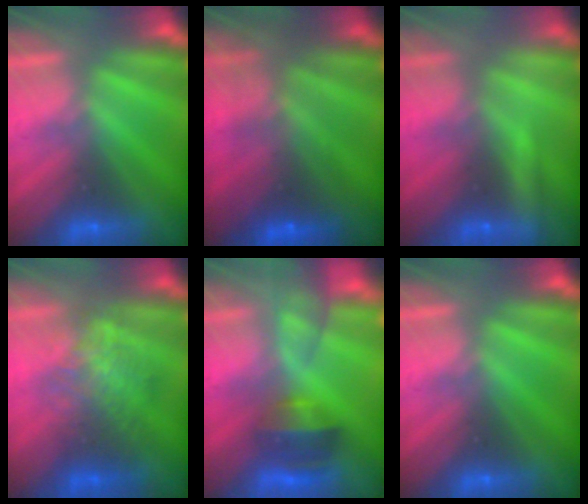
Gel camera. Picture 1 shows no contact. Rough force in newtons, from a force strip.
{"total": 5.6}
{"total": 2.1}
{"total": 2.2}
{"total": 9.2}
{"total": 0.0}